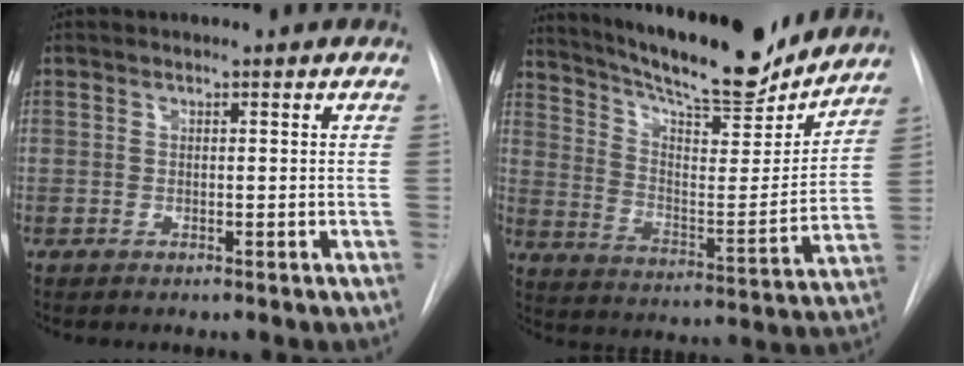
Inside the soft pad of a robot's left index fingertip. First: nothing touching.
{"total": 21.8, "force": [19.3, 4.0, 9.4], "torque": [-0.161, -0.022, 0.282]}